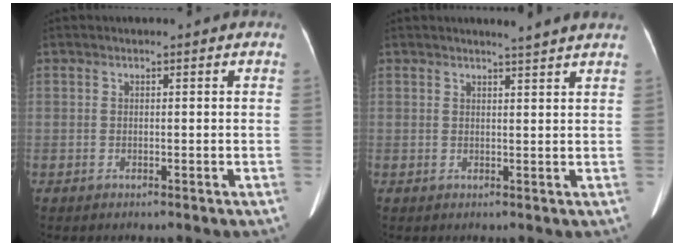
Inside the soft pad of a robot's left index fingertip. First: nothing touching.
{"total": 3.4, "force": [3.1, -0.7, 1.2], "torque": [-0.016, -0.003, 0.034]}